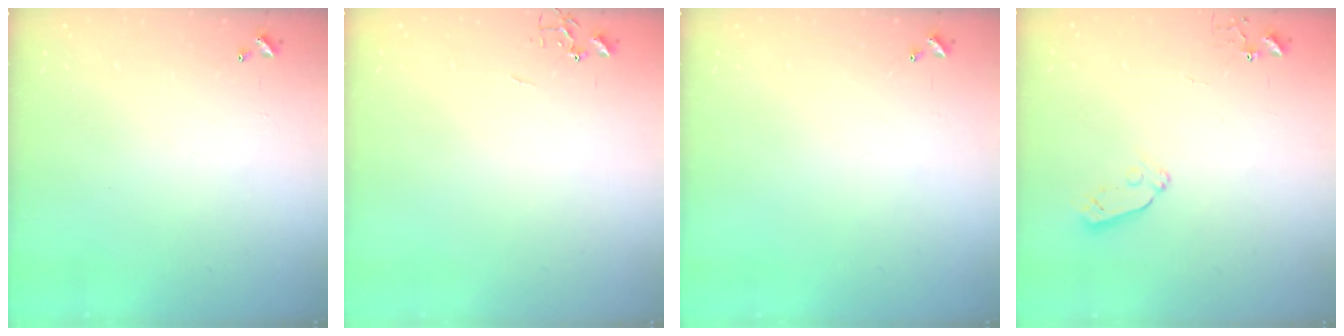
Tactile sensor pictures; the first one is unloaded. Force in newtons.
{"total": 0.0}
{"total": 0.0}
{"total": 4.7, "press": 4.6, "slide": 0.9}